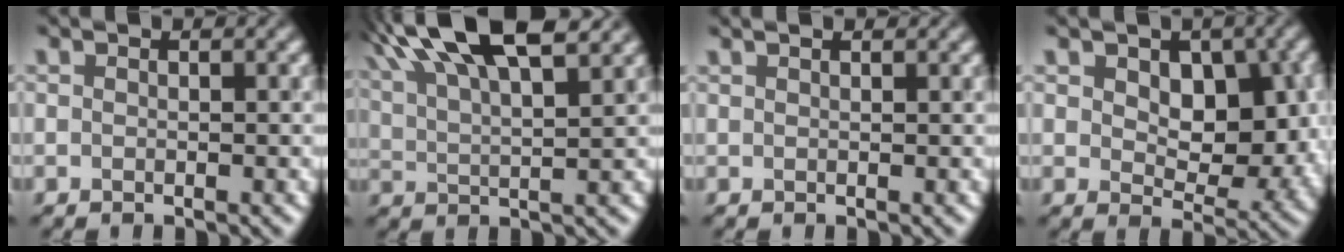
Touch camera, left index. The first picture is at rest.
{"total": 13.3, "force": [8.5, 4.2, 9.3], "torque": [-0.153, 0.054, 0.111]}
{"total": 0.6, "force": [0.5, -0.1, 0.1], "torque": [0.000, 0.005, 0.010]}
{"total": 7.2, "force": [1.3, 4.7, 5.3], "torque": [-0.068, -0.007, 0.026]}